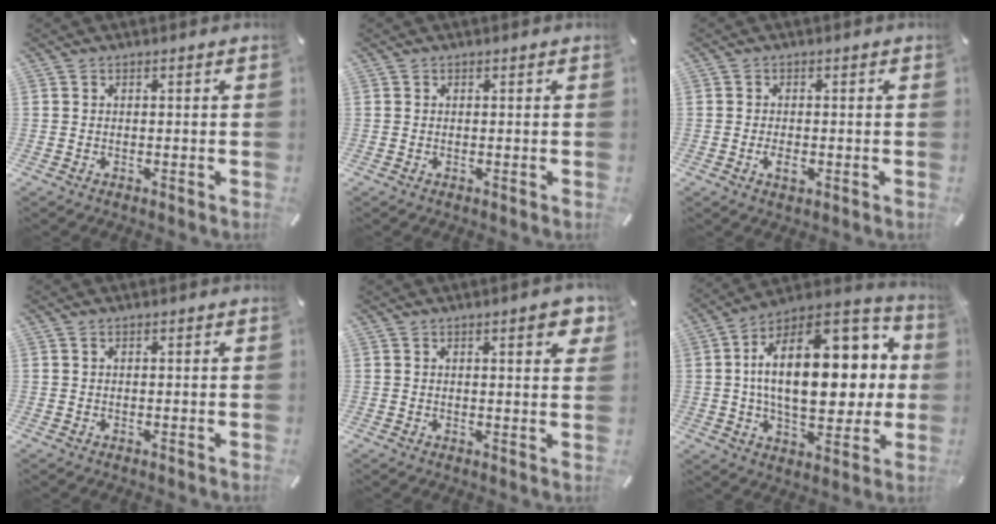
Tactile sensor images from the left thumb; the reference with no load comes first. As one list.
[{"total": 0.0}, {"total": 2.7, "force": [-0.7, 1.7, 2.0], "torque": [-0.042, -0.001, -0.013]}, {"total": 0.5, "force": [0.3, 0.2, 0.4], "torque": [-0.007, 0.001, 0.004]}, {"total": 5.3, "force": [2.8, 1.6, 4.2], "torque": [-0.062, -0.008, 0.043]}, {"total": 26.9, "force": [4.3, 14.7, 22.0], "torque": [-0.372, -0.022, 0.068]}]